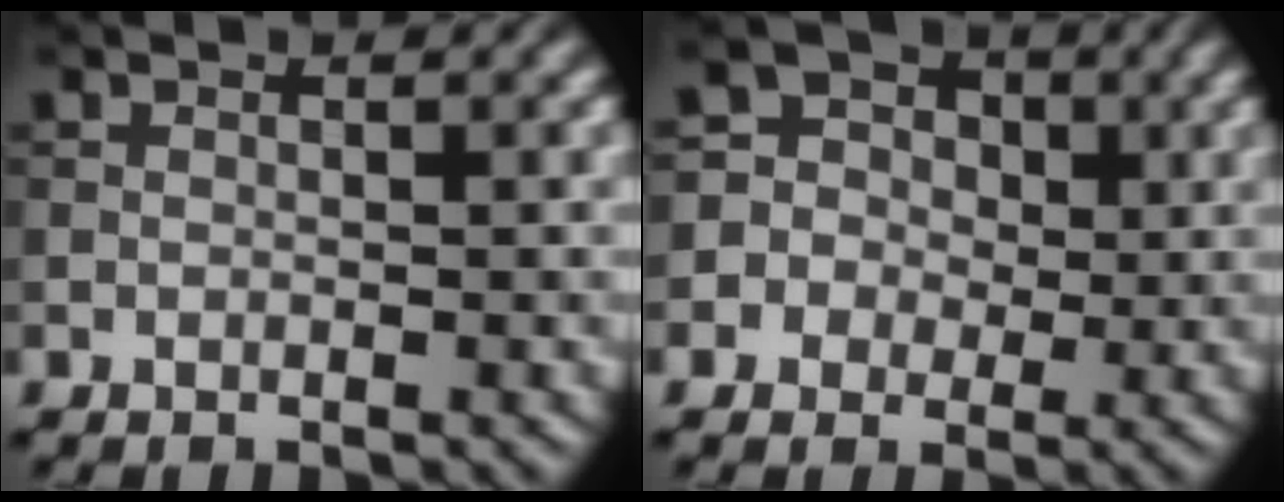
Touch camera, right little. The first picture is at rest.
{"total": 5.7, "force": [-0.2, 5.5, 1.4], "torque": [-0.018, 0.040, -0.038]}